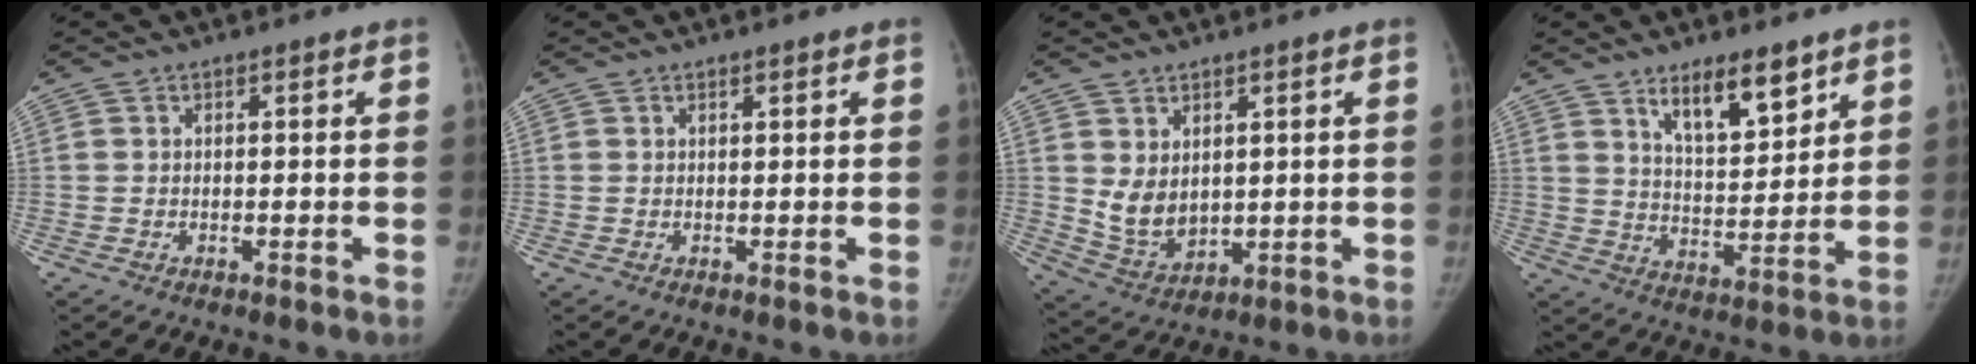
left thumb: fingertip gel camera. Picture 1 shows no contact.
{"total": 0.5, "force": [0.4, 0.1, 0.3], "torque": [-0.004, -0.002, 0.007]}
{"total": 6.9, "force": [1.7, 5.0, 4.4], "torque": [-0.057, -0.023, 0.055]}
{"total": 10.7, "force": [7.0, 3.9, 7.1], "torque": [-0.092, -0.050, 0.124]}